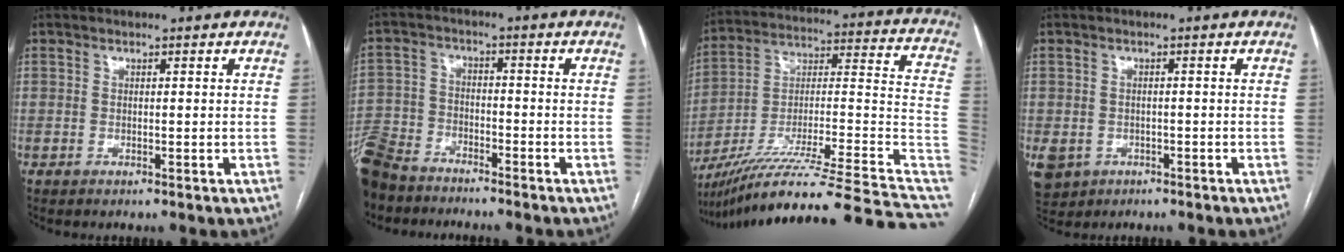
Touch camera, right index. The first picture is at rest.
{"total": 12.0, "force": [-10.1, 5.1, 4.1], "torque": [-0.105, -0.009, -0.186]}
{"total": 34.0, "force": [-27.3, 0.5, 20.4], "torque": [-0.217, -0.014, -0.412]}
{"total": 8.5, "force": [-4.0, 7.0, 2.7], "torque": [-0.082, 0.002, -0.051]}